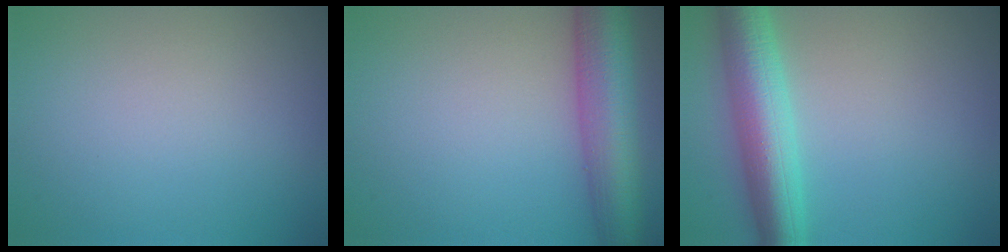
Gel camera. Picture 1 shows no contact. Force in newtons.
{"total": 7.4, "press": 7.4, "slide": 0.4}
{"total": 6.7, "press": 6.7, "slide": 0.0}